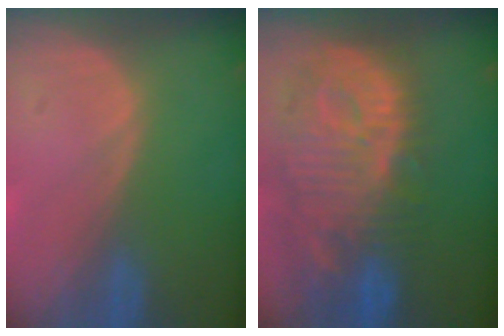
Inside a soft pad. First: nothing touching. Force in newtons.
{"total": 13.3, "press": 11.6, "slide": 6.5}